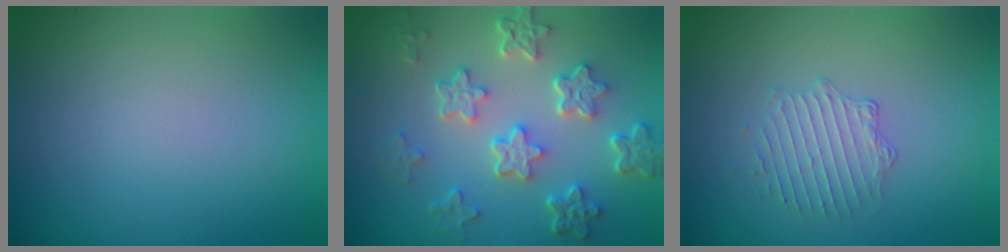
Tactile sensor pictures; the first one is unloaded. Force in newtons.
{"total": 5.8, "press": 4.4, "slide": 3.8}
{"total": 1.7, "press": 1.1, "slide": 1.3}